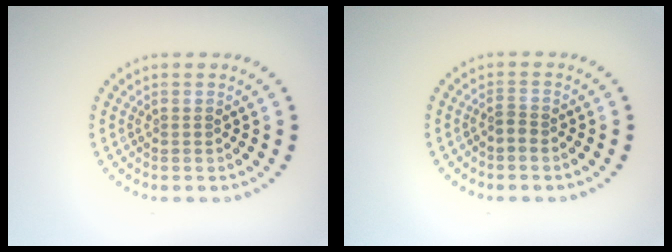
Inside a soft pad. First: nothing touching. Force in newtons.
{"total": 1.2, "press": 0.9, "slide": 0.9}